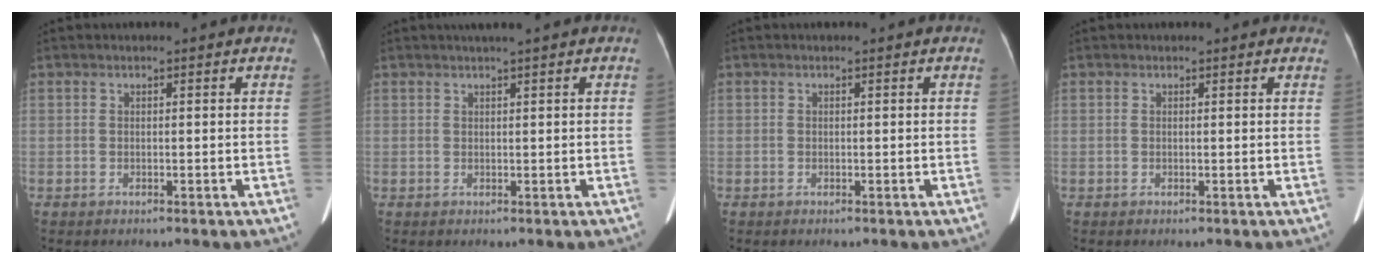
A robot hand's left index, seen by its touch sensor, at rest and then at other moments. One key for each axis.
{"total": 1.9, "fx": 1.4, "fy": -0.3, "fz": 1.3, "tx": -0.014, "ty": 0.013, "tz": 0.025}
{"total": 0.0}
{"total": 1.8, "fx": 1.6, "fy": 0.6, "fz": 0.5, "tx": -0.007, "ty": 0.006, "tz": 0.008}